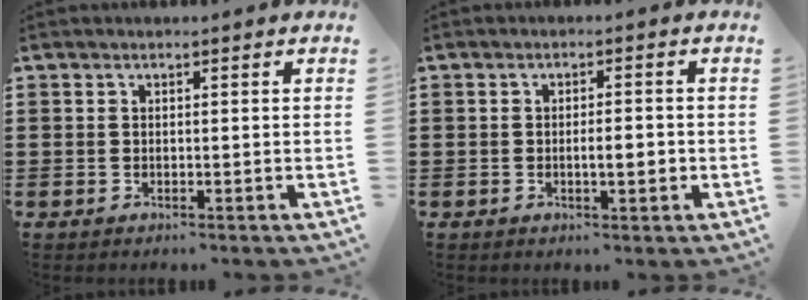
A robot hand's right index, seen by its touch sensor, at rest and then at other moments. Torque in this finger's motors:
{"motor_torque": [1.16, -0.25, 0.13, 0.11]}